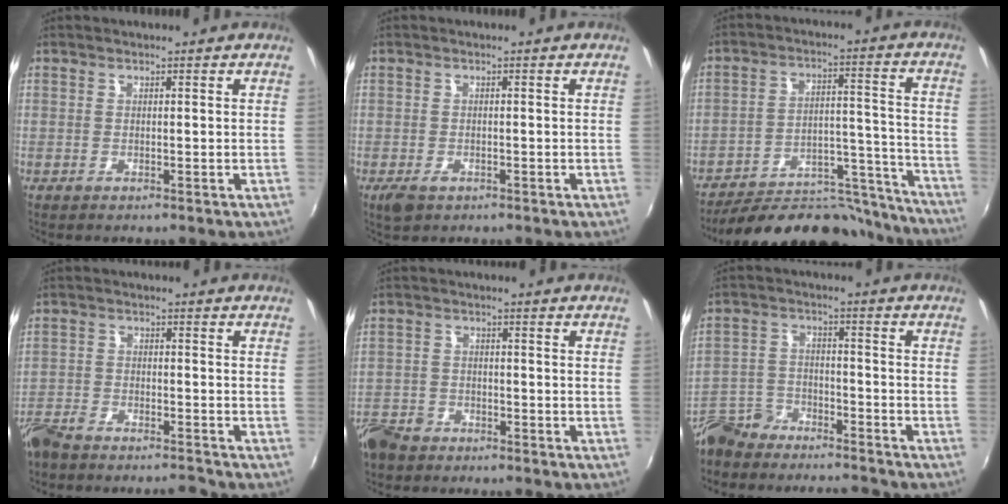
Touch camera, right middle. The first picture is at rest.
{"total": 3.2, "force": [-1.9, 1.8, 1.8], "torque": [-0.040, -0.009, -0.033]}
{"total": 23.5, "force": [-21.2, 6.8, 7.2], "torque": [-0.111, 0.034, -0.277]}
{"total": 8.3, "force": [-7.6, 1.9, 2.8], "torque": [-0.084, -0.005, -0.135]}
{"total": 8.4, "force": [-6.2, 5.0, 2.6], "torque": [-0.081, -0.002, -0.114]}
{"total": 13.6, "force": [-12.1, 4.3, 4.4], "torque": [-0.115, 0.006, -0.206]}